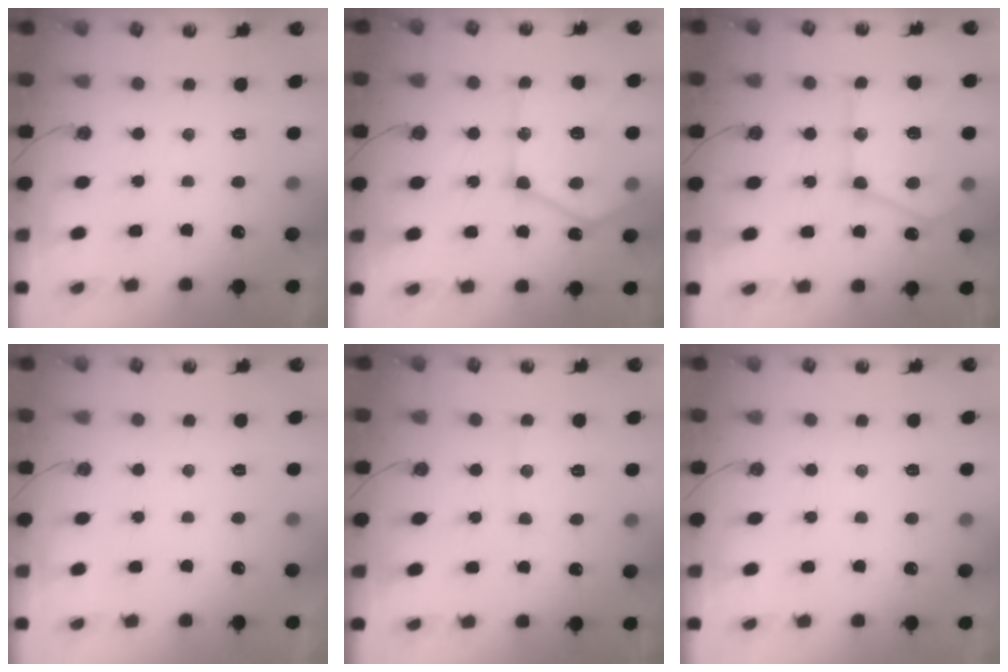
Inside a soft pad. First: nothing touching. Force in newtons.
{"total": 21.9, "press": 21.8, "slide": 2.0}
{"total": 20.8, "press": 20.7, "slide": 2.1}
{"total": 0.0}
{"total": 6.4, "press": 6.4, "slide": 0.5}
{"total": 3.4, "press": 3.3, "slide": 0.5}